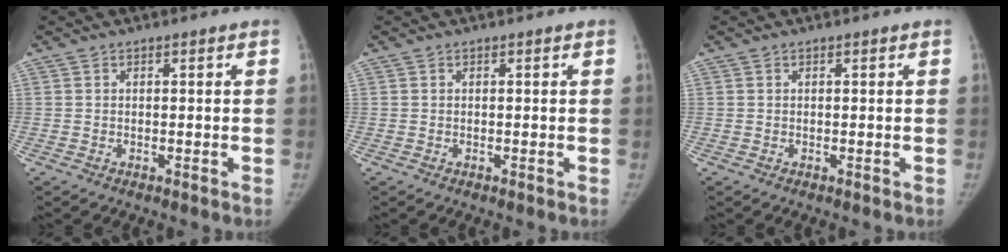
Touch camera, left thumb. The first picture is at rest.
{"total": 0.0}
{"total": 0.0}